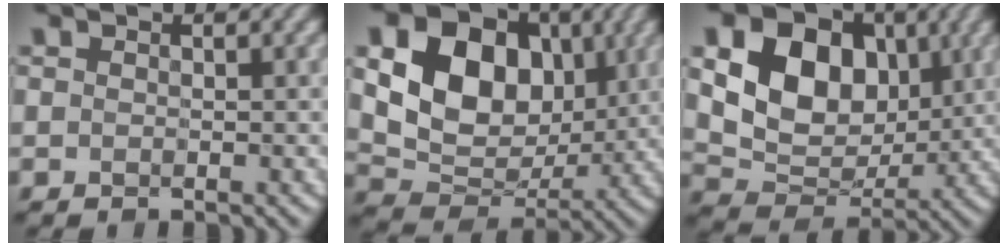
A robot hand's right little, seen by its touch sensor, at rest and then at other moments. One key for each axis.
{"total": 12.6, "fx": 2.5, "fy": 9.2, "fz": 8.1, "tx": -0.139, "ty": 0.015, "tz": 0.033}
{"total": 11.1, "fx": 2.2, "fy": 8.0, "fz": 7.3, "tx": -0.129, "ty": 0.002, "tz": 0.027}